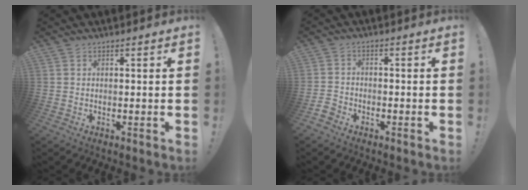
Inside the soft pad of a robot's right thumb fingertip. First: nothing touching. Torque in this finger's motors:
{"motor_torque": [0.03, 0.12, -0.10, -0.18, 0.02]}